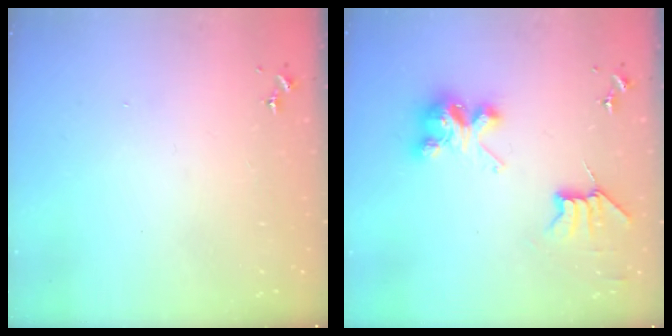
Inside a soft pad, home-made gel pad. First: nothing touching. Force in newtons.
{"total": 8.3, "press": 8.3, "slide": 0.1}